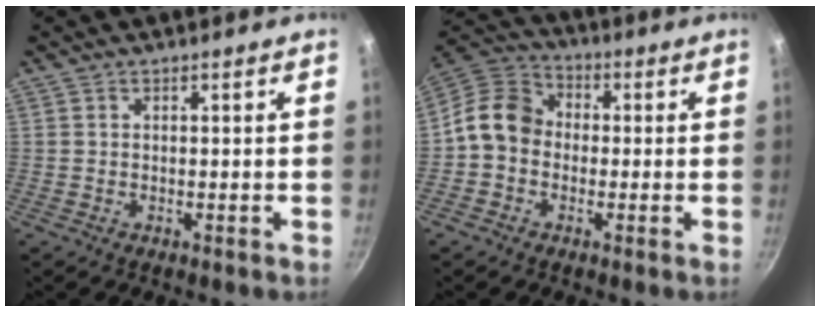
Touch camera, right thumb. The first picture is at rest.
{"total": 10.0, "force": [-0.9, 8.4, 5.5], "torque": [-0.070, 0.033, -0.041]}